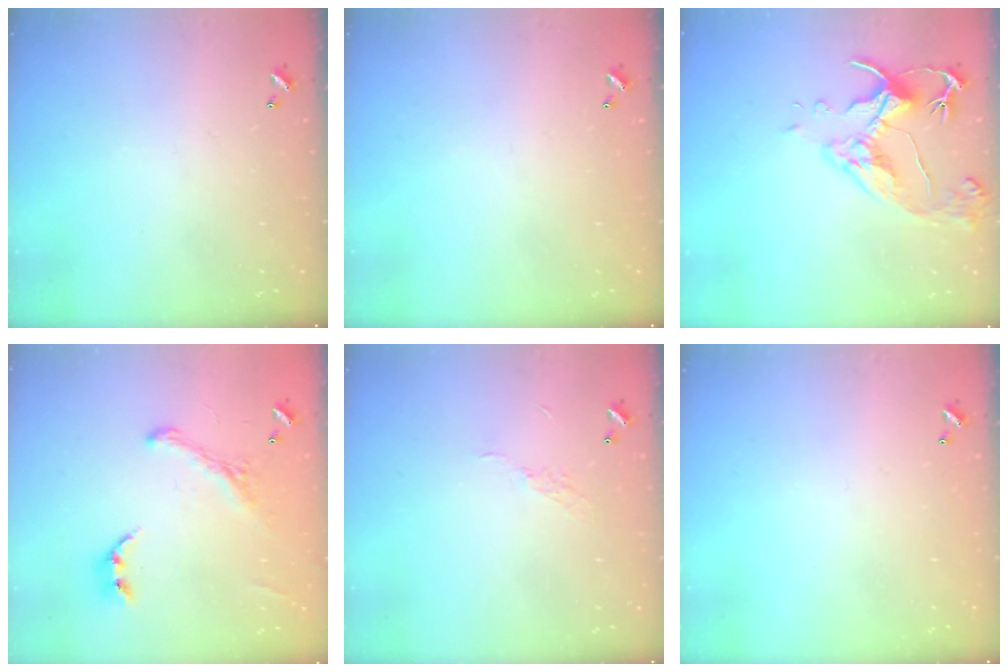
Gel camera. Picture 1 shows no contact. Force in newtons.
{"total": 0.0}
{"total": 6.6, "press": 6.5, "slide": 1.2}
{"total": 2.9, "press": 2.7, "slide": 1.2}
{"total": 5.6, "press": 5.6, "slide": 0.7}
{"total": 0.0}